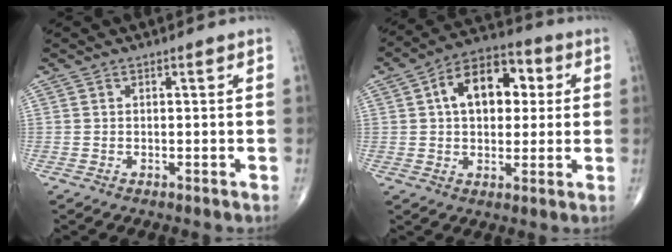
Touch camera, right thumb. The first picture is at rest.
{"total": 13.7, "force": [2.9, 8.7, 10.2], "torque": [-0.127, 0.017, 0.036]}